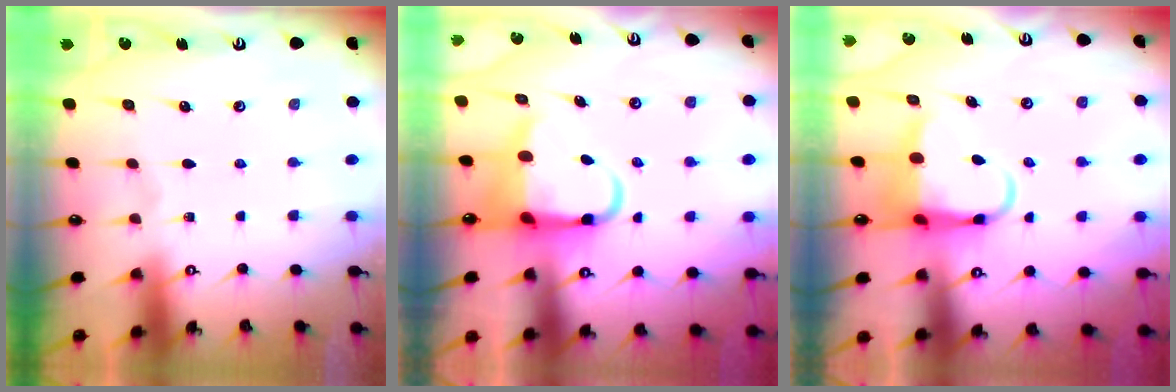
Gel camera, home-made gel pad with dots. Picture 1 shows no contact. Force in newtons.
{"total": 8.2, "press": 8.0, "slide": 1.3}
{"total": 6.7, "press": 6.6, "slide": 1.2}